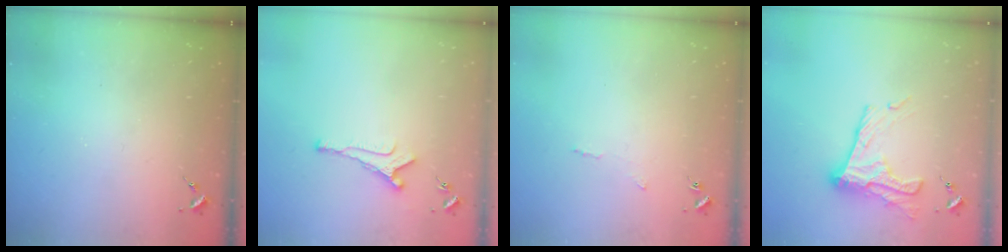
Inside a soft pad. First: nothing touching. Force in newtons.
{"total": 6.8, "press": 6.7, "slide": 0.9}
{"total": 2.9, "press": 2.9, "slide": 0.5}
{"total": 15.8, "press": 15.8, "slide": 1.0}